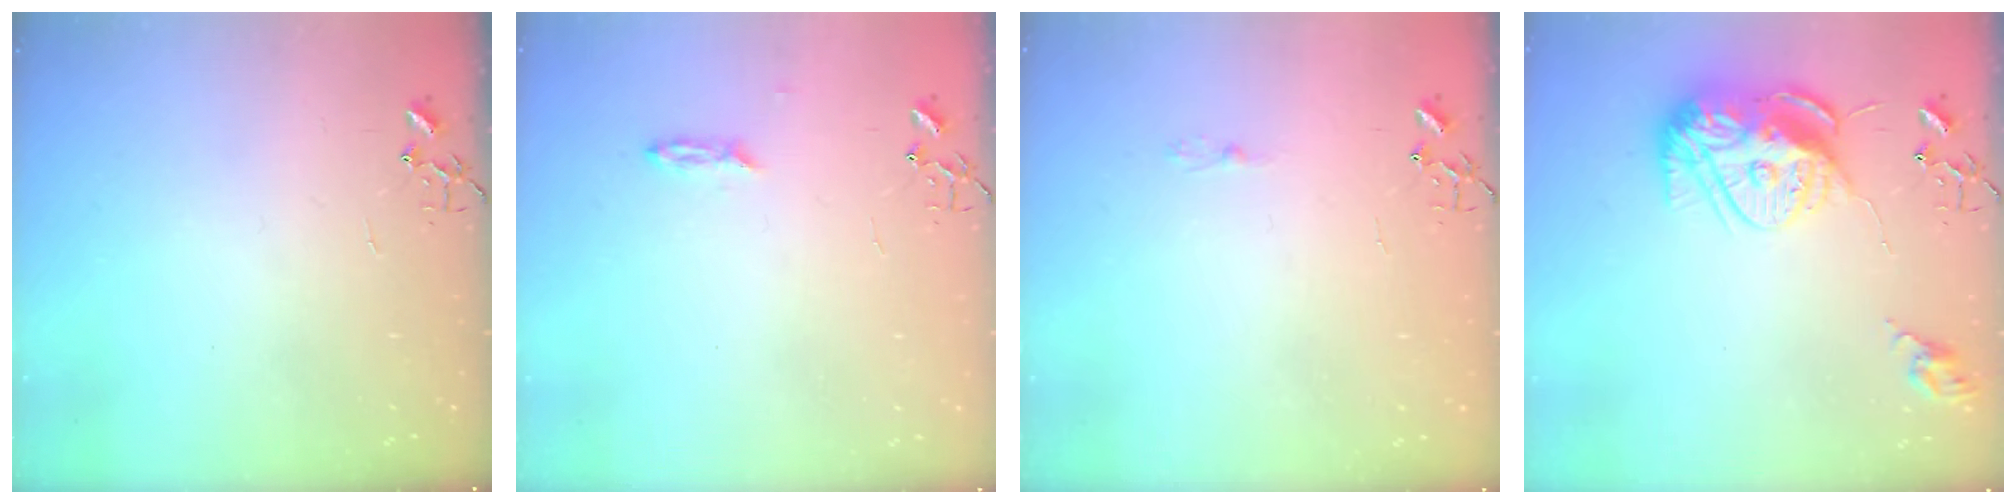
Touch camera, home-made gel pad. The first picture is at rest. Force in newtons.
{"total": 2.3, "press": 2.2, "slide": 0.4}
{"total": 2.5, "press": 2.5, "slide": 0.3}
{"total": 14.9, "press": 14.8, "slide": 1.2}